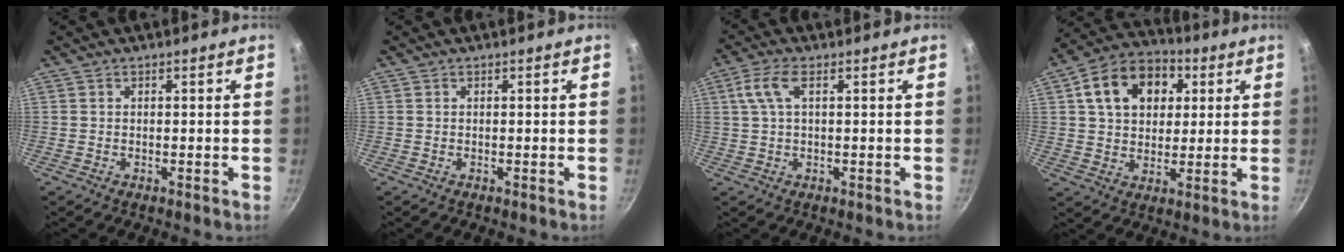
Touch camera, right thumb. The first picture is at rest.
{"total": 0.0}
{"total": 5.0, "force": [1.4, 1.9, 4.4], "torque": [-0.100, 0.013, 0.028]}
{"total": 14.9, "force": [4.6, 11.0, 9.1], "torque": [-0.126, 0.016, 0.065]}